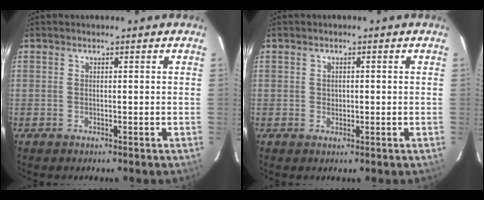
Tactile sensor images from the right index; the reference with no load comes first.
{"total": 0.6, "force": [0.0, 0.6, 0.0], "torque": [0.003, 0.001, 0.002]}